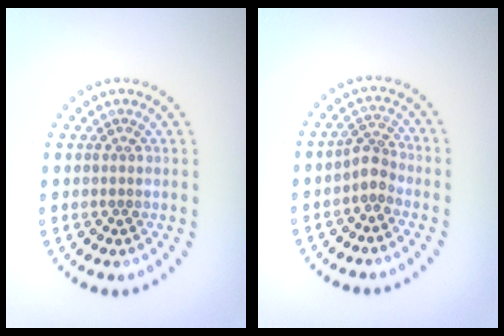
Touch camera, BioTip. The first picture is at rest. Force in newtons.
{"total": 2.0, "press": 1.6, "slide": 1.2}